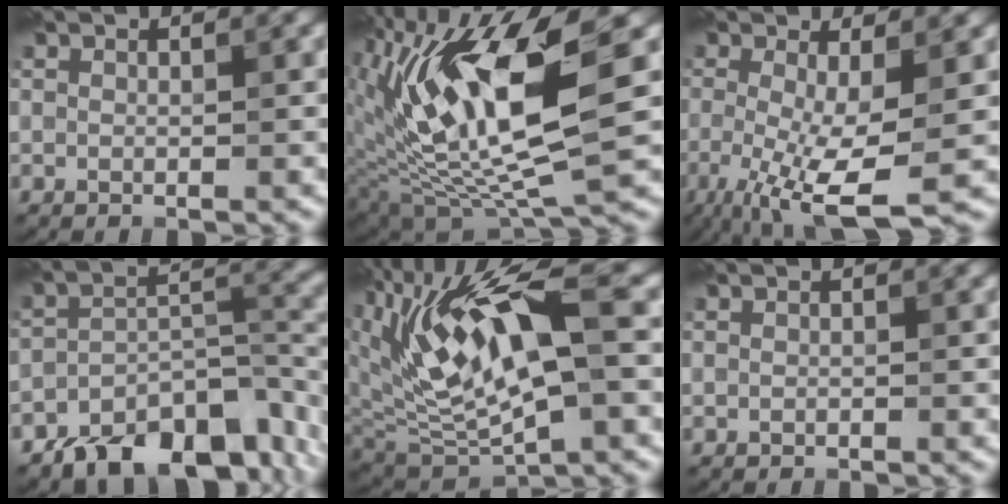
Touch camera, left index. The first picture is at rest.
{"total": 12.5, "force": [2.1, 4.6, 11.4], "torque": [-0.223, -0.006, 0.036]}
{"total": 7.5, "force": [-2.1, 1.8, 7.0], "torque": [-0.136, -0.019, -0.036]}
{"total": 9.7, "force": [-6.6, 4.4, 5.6], "torque": [-0.080, -0.013, -0.111]}
{"total": 12.1, "force": [3.4, 4.8, 10.6], "torque": [-0.202, 0.003, 0.064]}
{"total": 0.0}